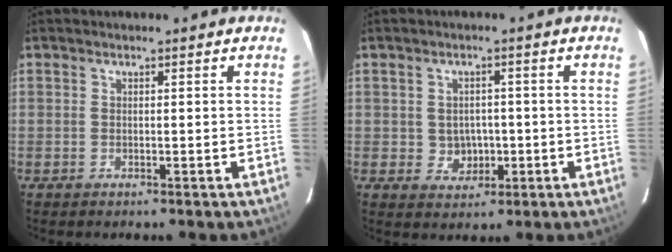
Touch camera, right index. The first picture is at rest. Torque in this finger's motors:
{"motor_torque": [0.07, -0.01, -0.02, 0.00]}